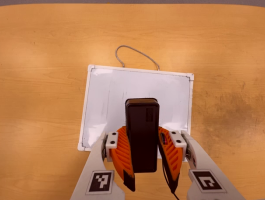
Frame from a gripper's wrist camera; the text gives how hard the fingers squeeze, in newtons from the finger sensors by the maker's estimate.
{"total": 8.9, "left": 8.1, "right": 9.6}